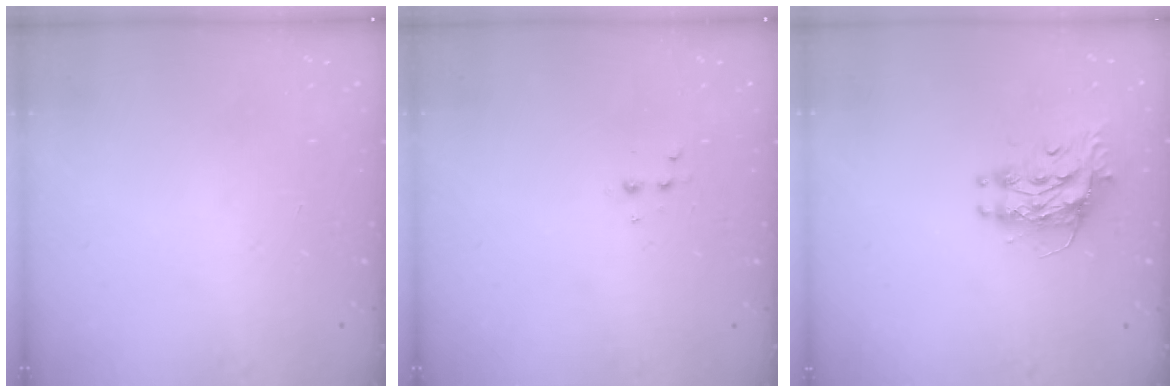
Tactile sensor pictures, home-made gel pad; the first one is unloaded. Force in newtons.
{"total": 2.8, "press": 2.7, "slide": 0.6}
{"total": 10.7, "press": 10.7, "slide": 0.3}